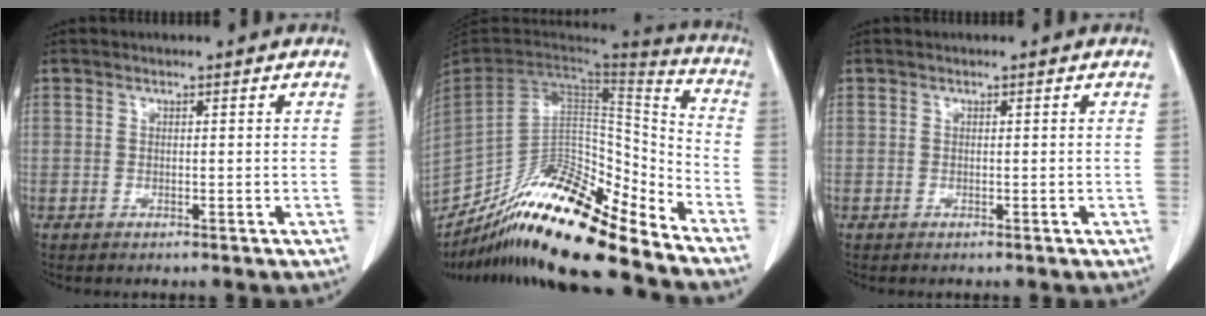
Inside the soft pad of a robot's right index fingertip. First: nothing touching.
{"total": 21.9, "force": [-16.9, 3.4, 13.5], "torque": [-0.252, -0.008, -0.305]}
{"total": 0.0}